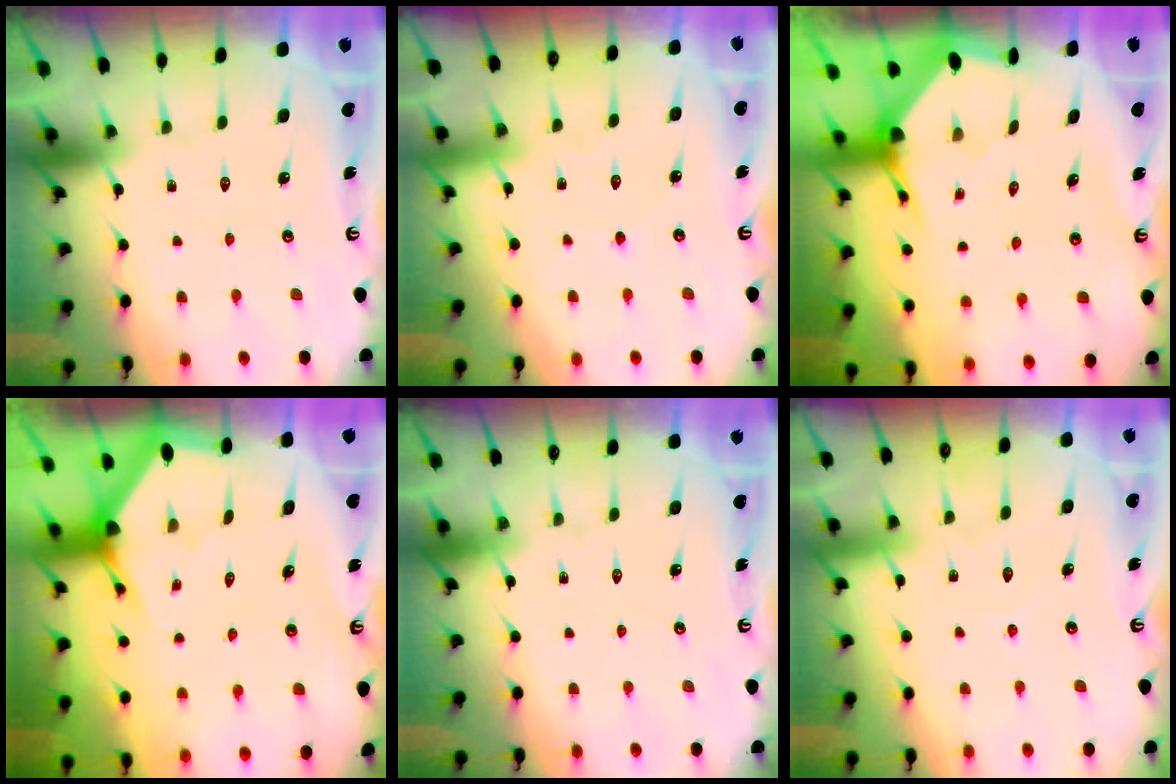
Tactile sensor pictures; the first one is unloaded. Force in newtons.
{"total": 2.9, "press": 2.9, "slide": 0.3}
{"total": 3.5, "press": 3.4, "slide": 0.5}
{"total": 2.9, "press": 2.9, "slide": 0.2}
{"total": 0.0}
{"total": 4.1, "press": 4.1, "slide": 0.4}